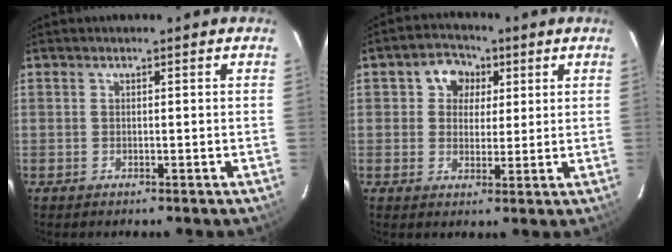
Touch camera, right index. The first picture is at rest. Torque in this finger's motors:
{"motor_torque": [0.13, 0.03, 0.17, 0.04]}